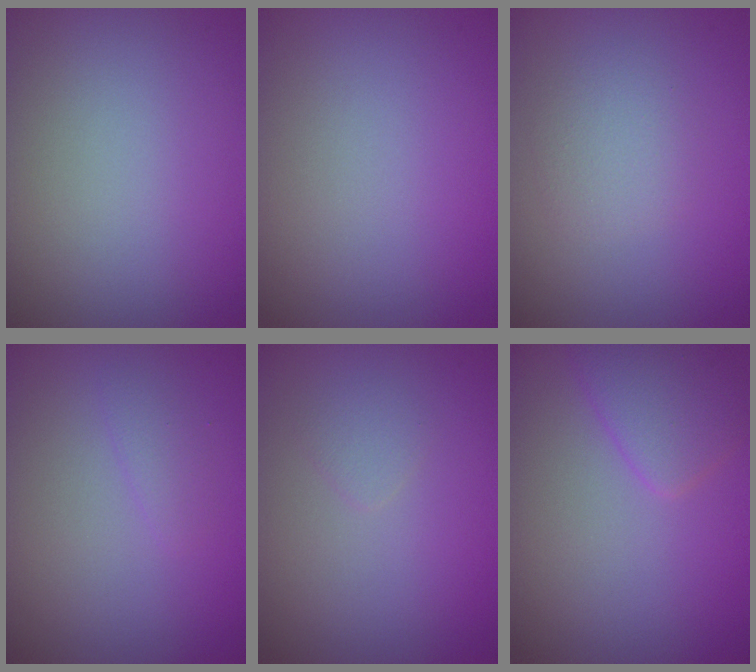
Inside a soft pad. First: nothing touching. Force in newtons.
{"total": 0.0}
{"total": 2.0, "press": 2.0, "slide": 0.0}
{"total": 1.0, "press": 1.0, "slide": 0.0}
{"total": 0.9, "press": 0.9, "slide": 0.0}
{"total": 2.8, "press": 2.8, "slide": 0.1}